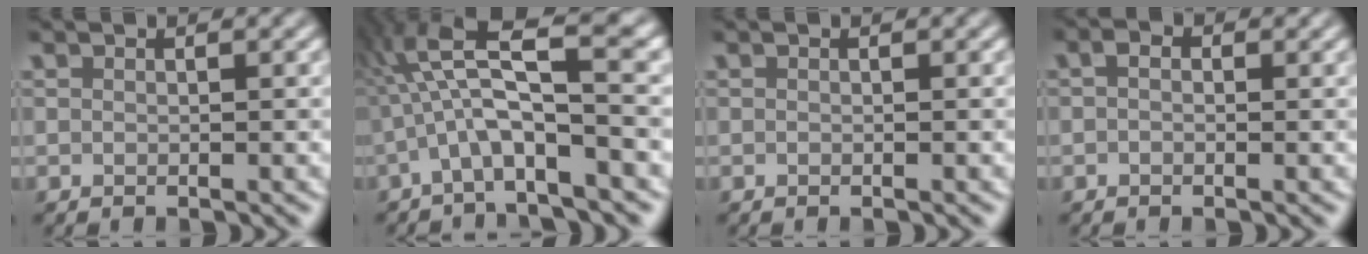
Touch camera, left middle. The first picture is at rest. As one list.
[{"total": 6.8, "force": [-1.0, 1.2, 6.6], "torque": [-0.128, 0.026, -0.029]}, {"total": 0.0}, {"total": 1.3, "force": [0.1, 0.8, 1.0], "torque": [-0.019, 0.001, -0.006]}]